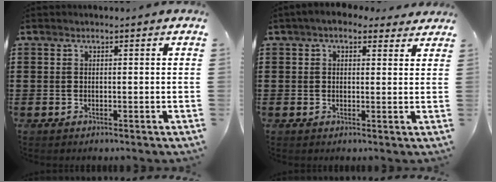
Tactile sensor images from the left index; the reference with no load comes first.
{"total": 3.0, "force": [2.2, 1.7, 1.2], "torque": [-0.032, 0.005, 0.039]}